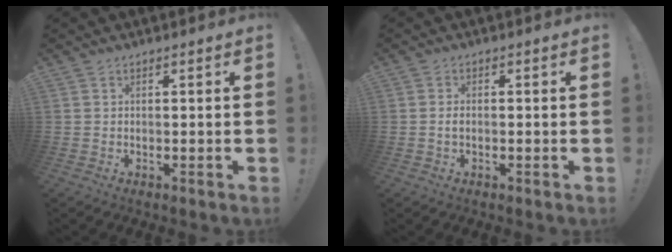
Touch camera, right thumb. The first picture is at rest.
{"total": 1.1, "force": [-0.2, 0.7, 0.9], "torque": [-0.023, 0.008, -0.004]}